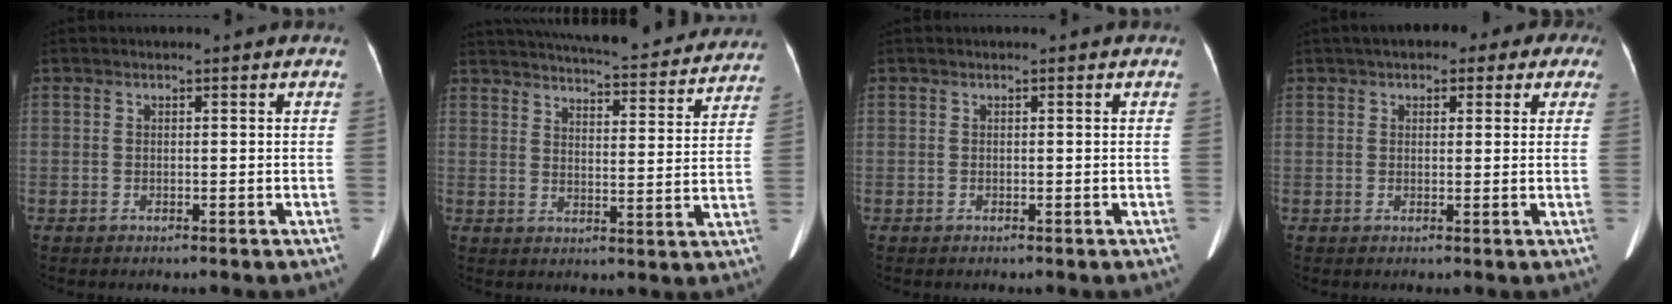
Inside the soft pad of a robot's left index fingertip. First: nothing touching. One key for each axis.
{"total": 27.7, "fx": 25.0, "fy": 5.6, "fz": 10.6, "tx": -0.177, "ty": -0.048, "tz": 0.303}
{"total": 0.0}
{"total": 10.5, "fx": 6.8, "fy": 4.8, "fz": 6.5, "tx": -0.061, "ty": 0.019, "tz": 0.073}